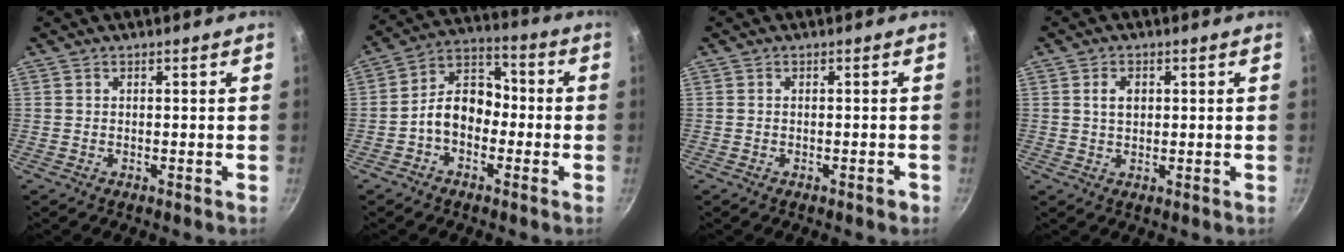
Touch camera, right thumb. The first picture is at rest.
{"total": 9.9, "force": [-2.3, 7.1, 6.4], "torque": [-0.066, 0.045, -0.059]}
{"total": 1.2, "force": [-0.7, 0.5, 0.8], "torque": [-0.010, 0.012, -0.005]}
{"total": 3.0, "force": [0.7, 2.1, 2.1], "torque": [-0.027, -0.001, 0.013]}